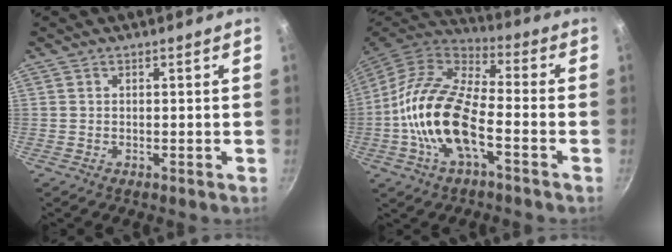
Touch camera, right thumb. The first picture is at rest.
{"total": 17.3, "force": [-4.4, 7.7, 14.9], "torque": [-0.280, 0.035, -0.099]}